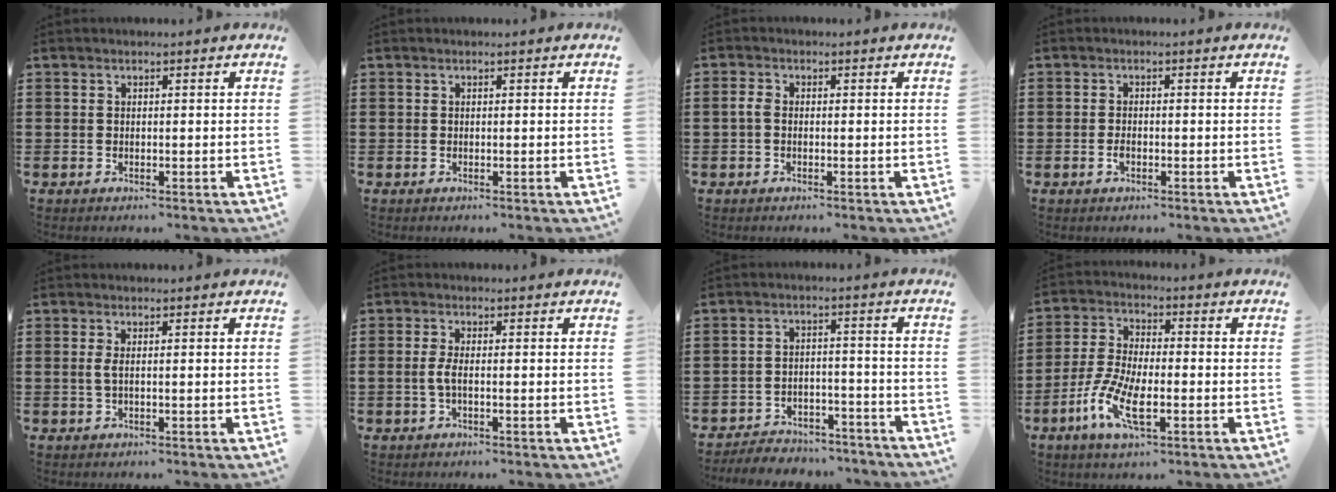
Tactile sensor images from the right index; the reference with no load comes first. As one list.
[{"total": 0.0}, {"total": 1.6, "force": [-0.4, 0.9, 1.2], "torque": [-0.040, -0.005, -0.013]}, {"total": 1.4, "force": [-0.6, 0.6, 1.1], "torque": [-0.031, -0.005, -0.012]}, {"total": 1.5, "force": [0.0, 0.2, 1.5], "torque": [-0.037, -0.005, -0.003]}, {"total": 2.3, "force": [-0.6, 0.4, 2.2], "torque": [-0.064, -0.010, -0.018]}, {"total": 4.6, "force": [-4.4, 1.0, 0.3], "torque": [-0.007, 0.010, -0.091]}, {"total": 8.8, "force": [-3.6, 2.9, 7.5], "torque": [-0.183, -0.016, -0.072]}]